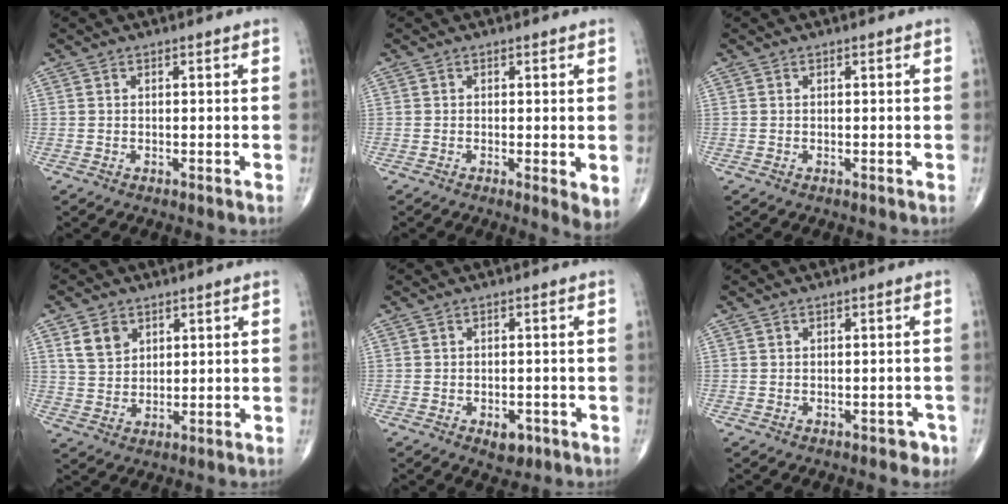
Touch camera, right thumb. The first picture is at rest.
{"total": 3.3, "force": [-0.4, 0.8, 3.2], "torque": [-0.049, -0.012, -0.011]}
{"total": 0.0}
{"total": 5.6, "force": [2.8, 4.1, 2.7], "torque": [-0.034, -0.013, 0.058]}
{"total": 3.0, "force": [-1.4, 1.9, 1.9], "torque": [-0.013, 0.006, -0.013]}
{"total": 2.2, "force": [-1.3, 1.4, 1.1], "torque": [0.003, 0.010, -0.013]}